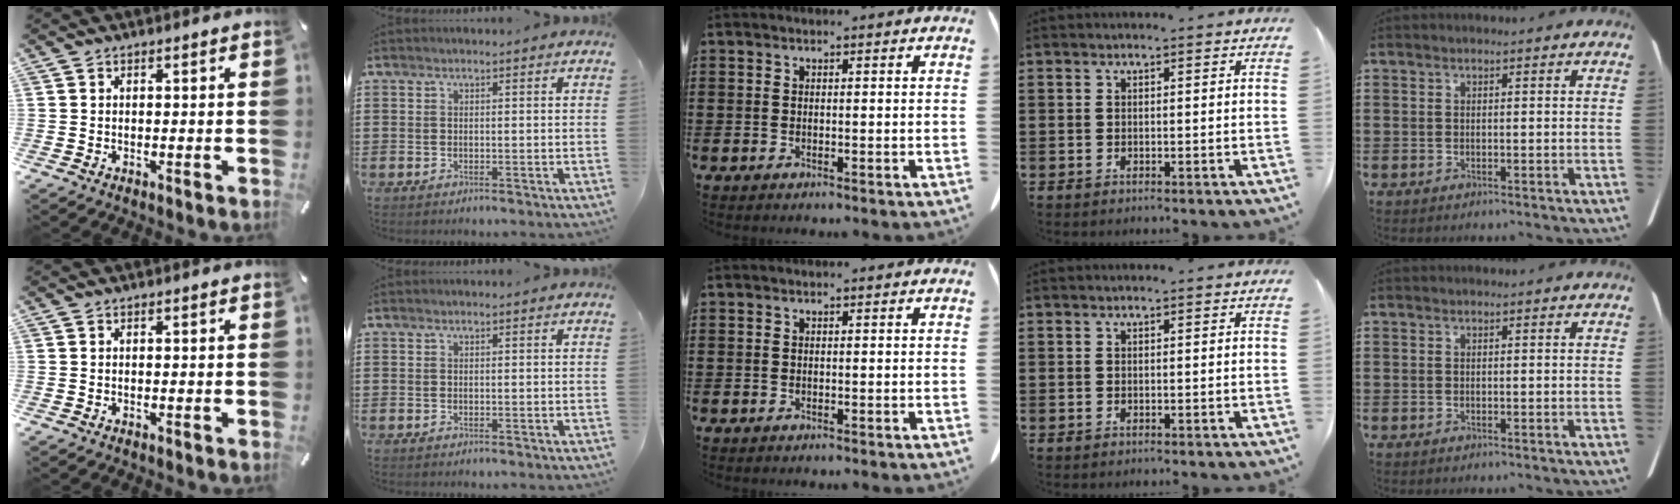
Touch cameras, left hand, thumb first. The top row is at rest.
{}